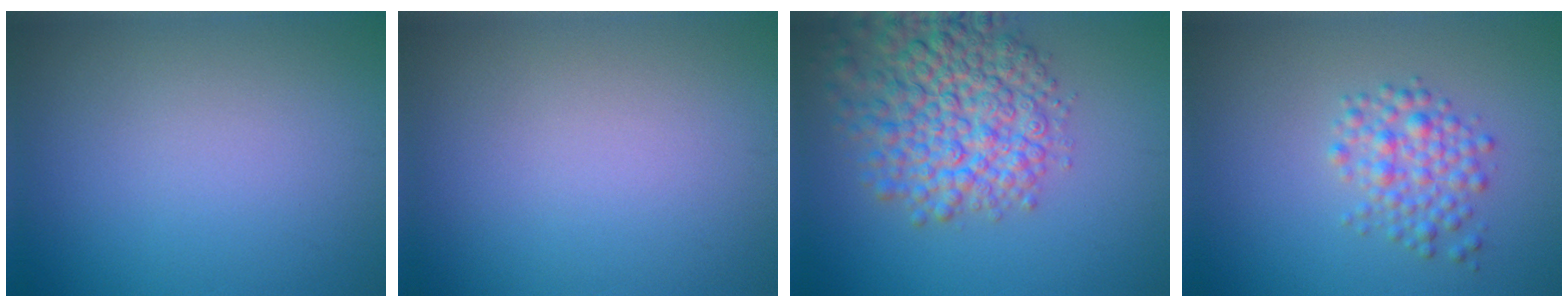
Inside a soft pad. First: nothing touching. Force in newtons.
{"total": 0.0}
{"total": 8.3, "press": 8.3, "slide": 0.3}
{"total": 2.8, "press": 2.8, "slide": 0.1}